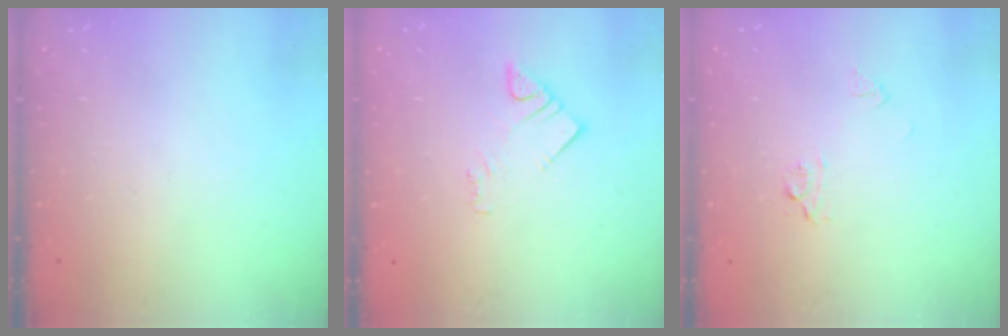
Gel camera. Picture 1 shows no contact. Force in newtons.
{"total": 3.1, "press": 3.0, "slide": 0.5}
{"total": 6.0, "press": 5.9, "slide": 0.5}